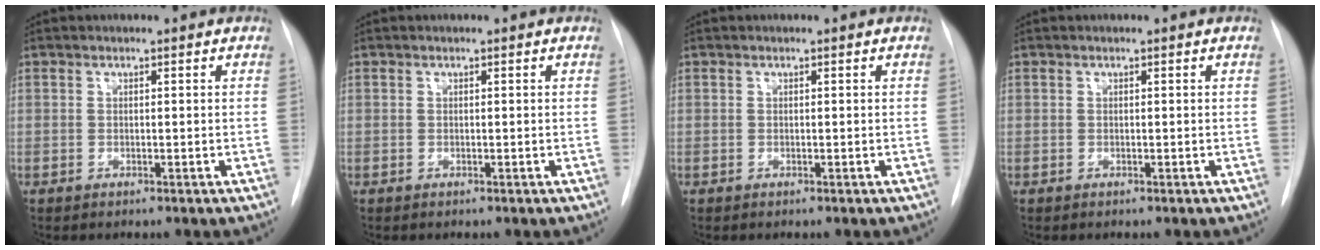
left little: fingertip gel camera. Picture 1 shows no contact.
{"total": 0.0}
{"total": 0.0}
{"total": 0.0}